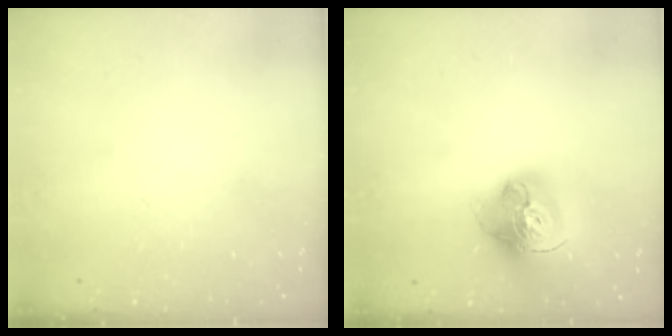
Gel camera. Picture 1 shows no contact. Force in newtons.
{"total": 17.8, "press": 17.8, "slide": 1.6}